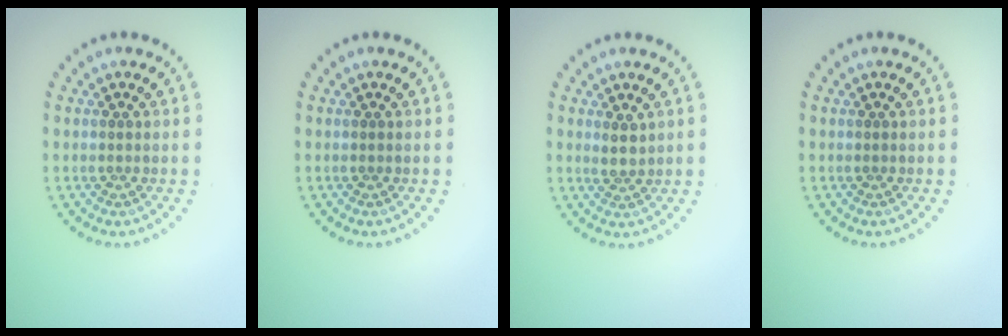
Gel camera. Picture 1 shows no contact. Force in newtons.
{"total": 0.0}
{"total": 1.4, "press": 1.2, "slide": 0.8}
{"total": 0.0}